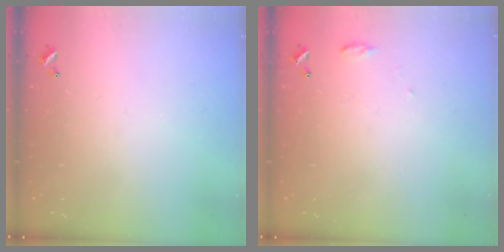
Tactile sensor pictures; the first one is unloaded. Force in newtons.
{"total": 5.9, "press": 5.8, "slide": 0.7}